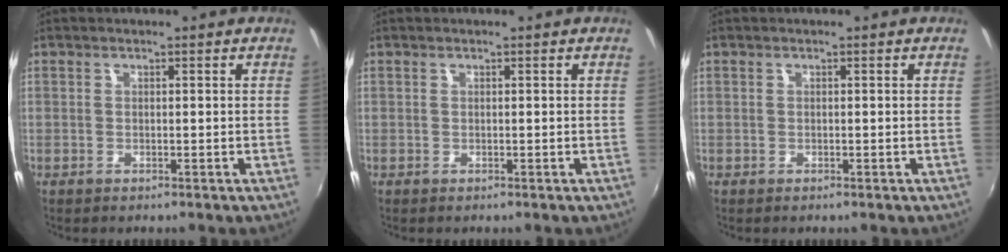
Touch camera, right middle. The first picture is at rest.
{"total": 0.0}
{"total": 0.0}